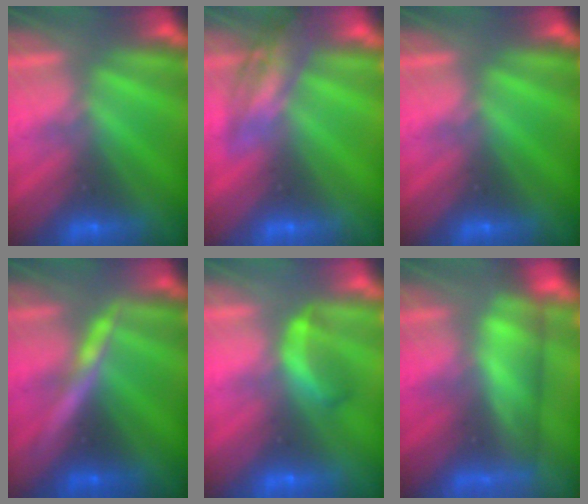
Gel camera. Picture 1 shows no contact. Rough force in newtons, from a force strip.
{"total": 2.3}
{"total": 0.0}
{"total": 3.0}
{"total": 4.0}
{"total": 4.5}